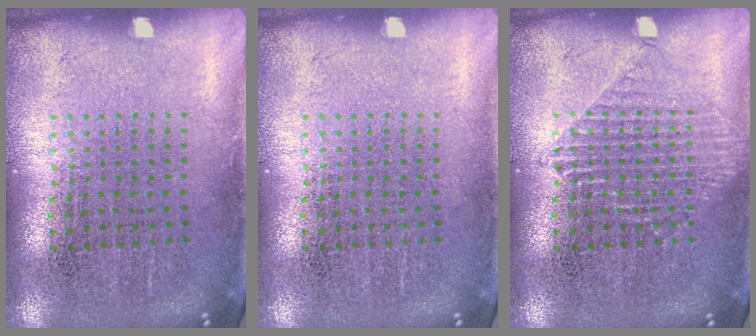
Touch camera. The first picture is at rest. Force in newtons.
{"total": 0.0}
{"total": 1.5, "press": 1.5, "slide": 0.3}